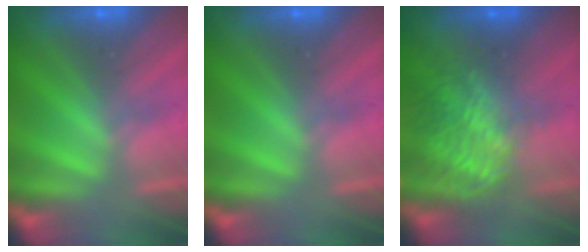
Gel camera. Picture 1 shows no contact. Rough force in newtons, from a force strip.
{"total": 0.0}
{"total": 7.3}